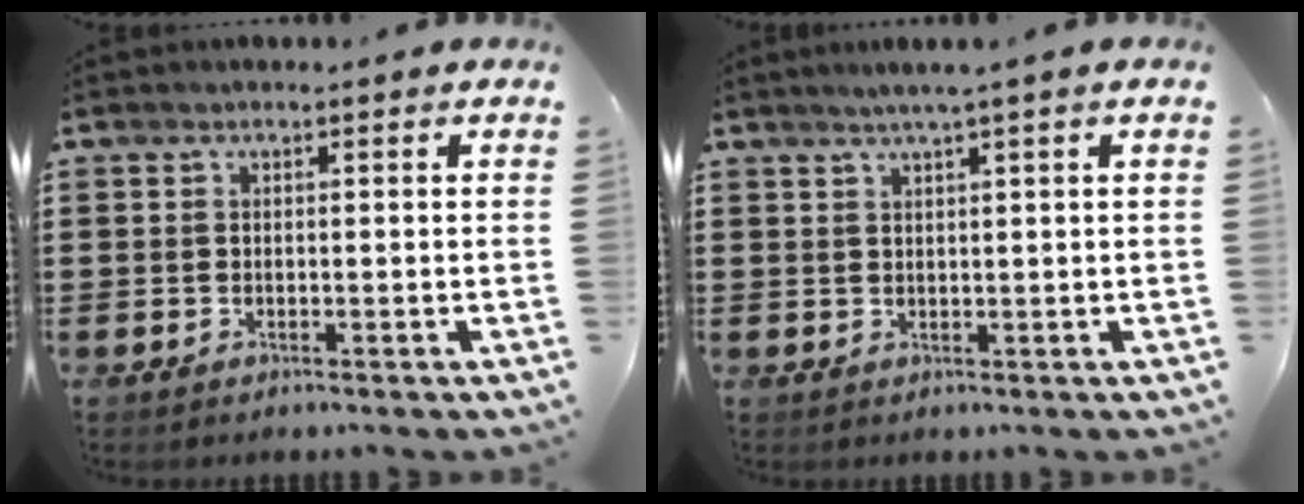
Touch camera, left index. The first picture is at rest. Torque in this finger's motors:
{"motor_torque": [0.53, -0.46, 0.21, 0.07]}